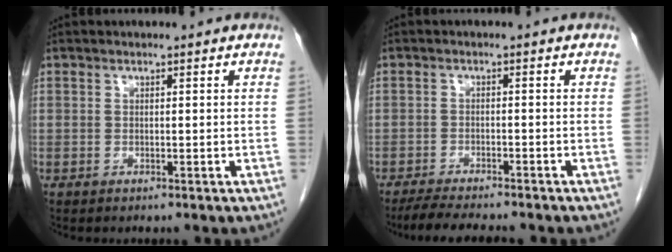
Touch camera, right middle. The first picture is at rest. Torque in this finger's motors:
{"motor_torque": [0.27, -0.17, 0.06, 0.02]}